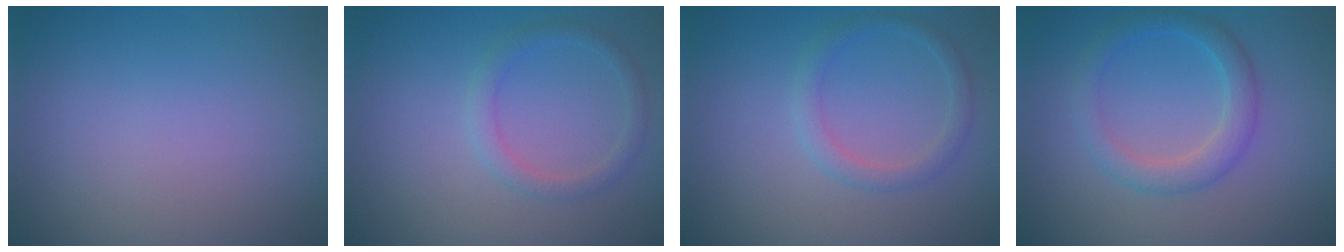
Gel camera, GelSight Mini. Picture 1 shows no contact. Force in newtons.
{"total": 1.7, "press": 1.7, "slide": 0.1}
{"total": 1.9, "press": 1.8, "slide": 0.1}
{"total": 3.0, "press": 3.0, "slide": 0.1}